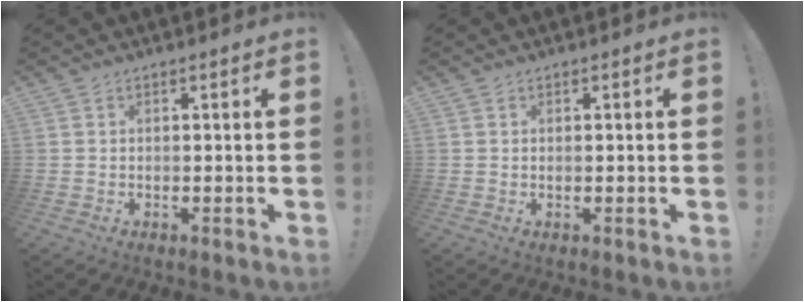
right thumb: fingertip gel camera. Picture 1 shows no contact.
{"total": 0.0}